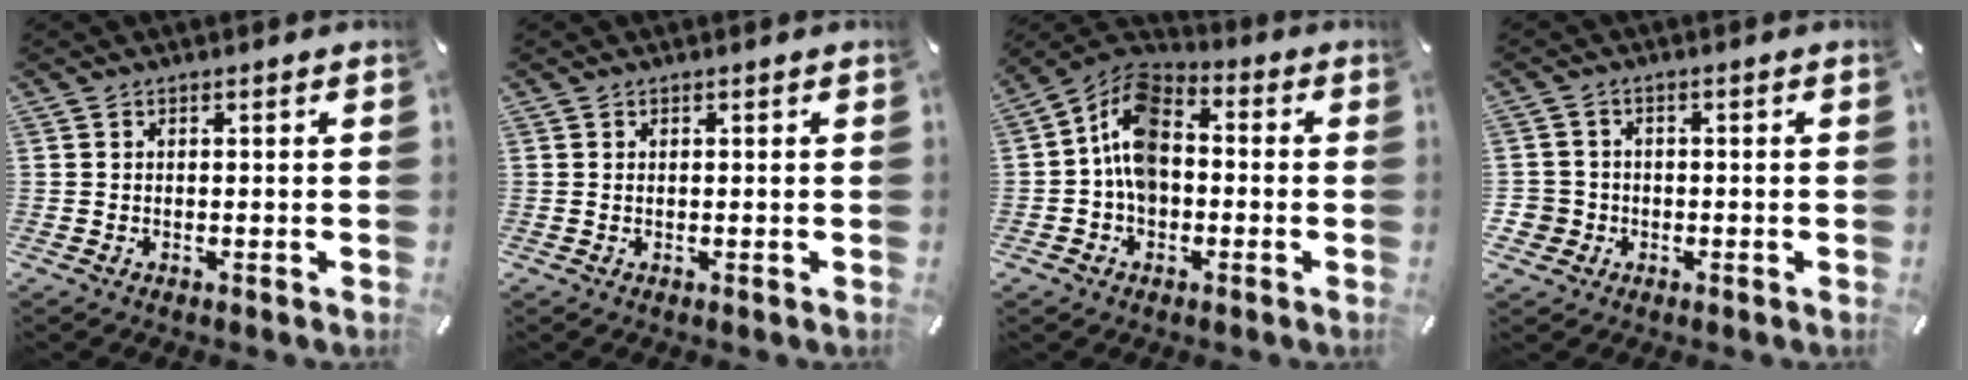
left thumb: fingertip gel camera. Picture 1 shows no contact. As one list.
[{"total": 0.0}, {"total": 10.1, "force": [-1.3, 7.5, 6.7], "torque": [-0.150, 0.014, -0.027]}, {"total": 4.2, "force": [-1.1, 4.0, 0.3], "torque": [-0.015, 0.008, -0.021]}]